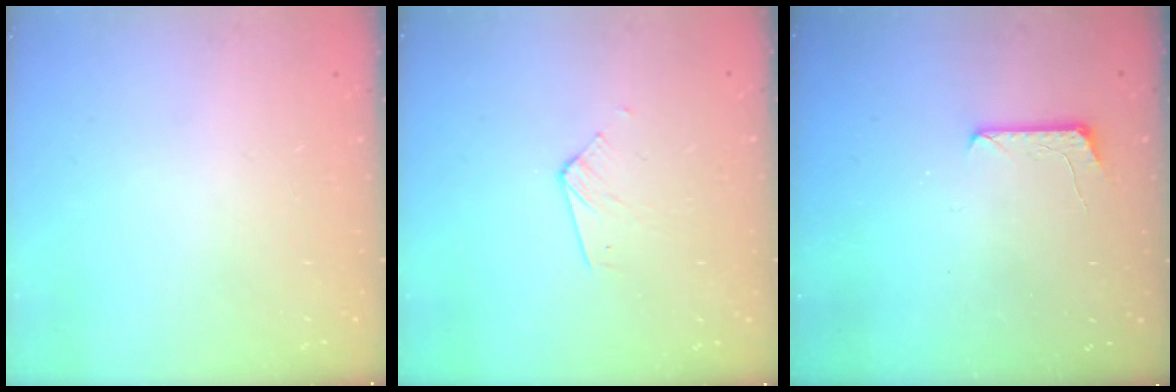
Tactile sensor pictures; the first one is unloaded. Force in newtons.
{"total": 3.6, "press": 3.6, "slide": 0.3}
{"total": 7.0, "press": 6.9, "slide": 0.7}